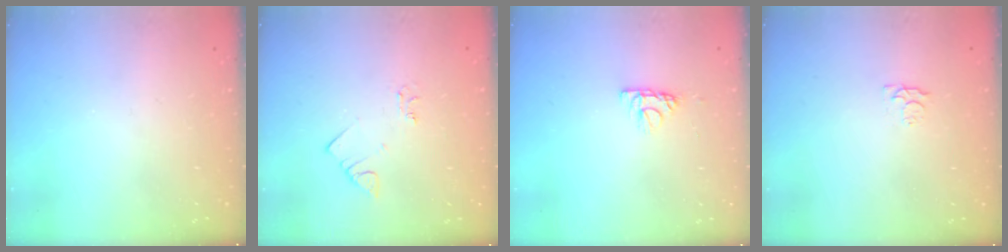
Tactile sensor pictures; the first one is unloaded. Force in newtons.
{"total": 3.6, "press": 3.6, "slide": 0.3}
{"total": 5.4, "press": 5.3, "slide": 0.6}
{"total": 2.7, "press": 2.7, "slide": 0.5}